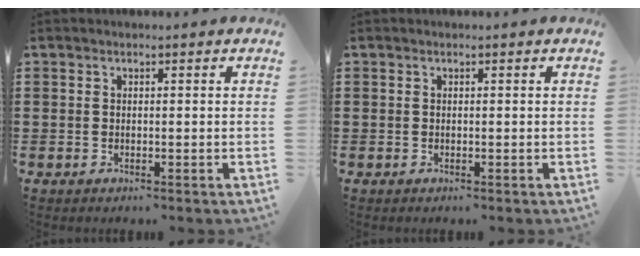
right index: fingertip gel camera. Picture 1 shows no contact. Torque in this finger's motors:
{"motor_torque": [0.14, -0.06, 0.00, 0.00]}